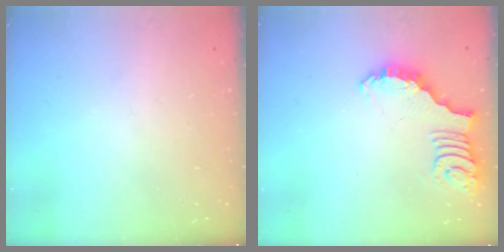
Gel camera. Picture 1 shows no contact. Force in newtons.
{"total": 2.7, "press": 2.6, "slide": 0.5}